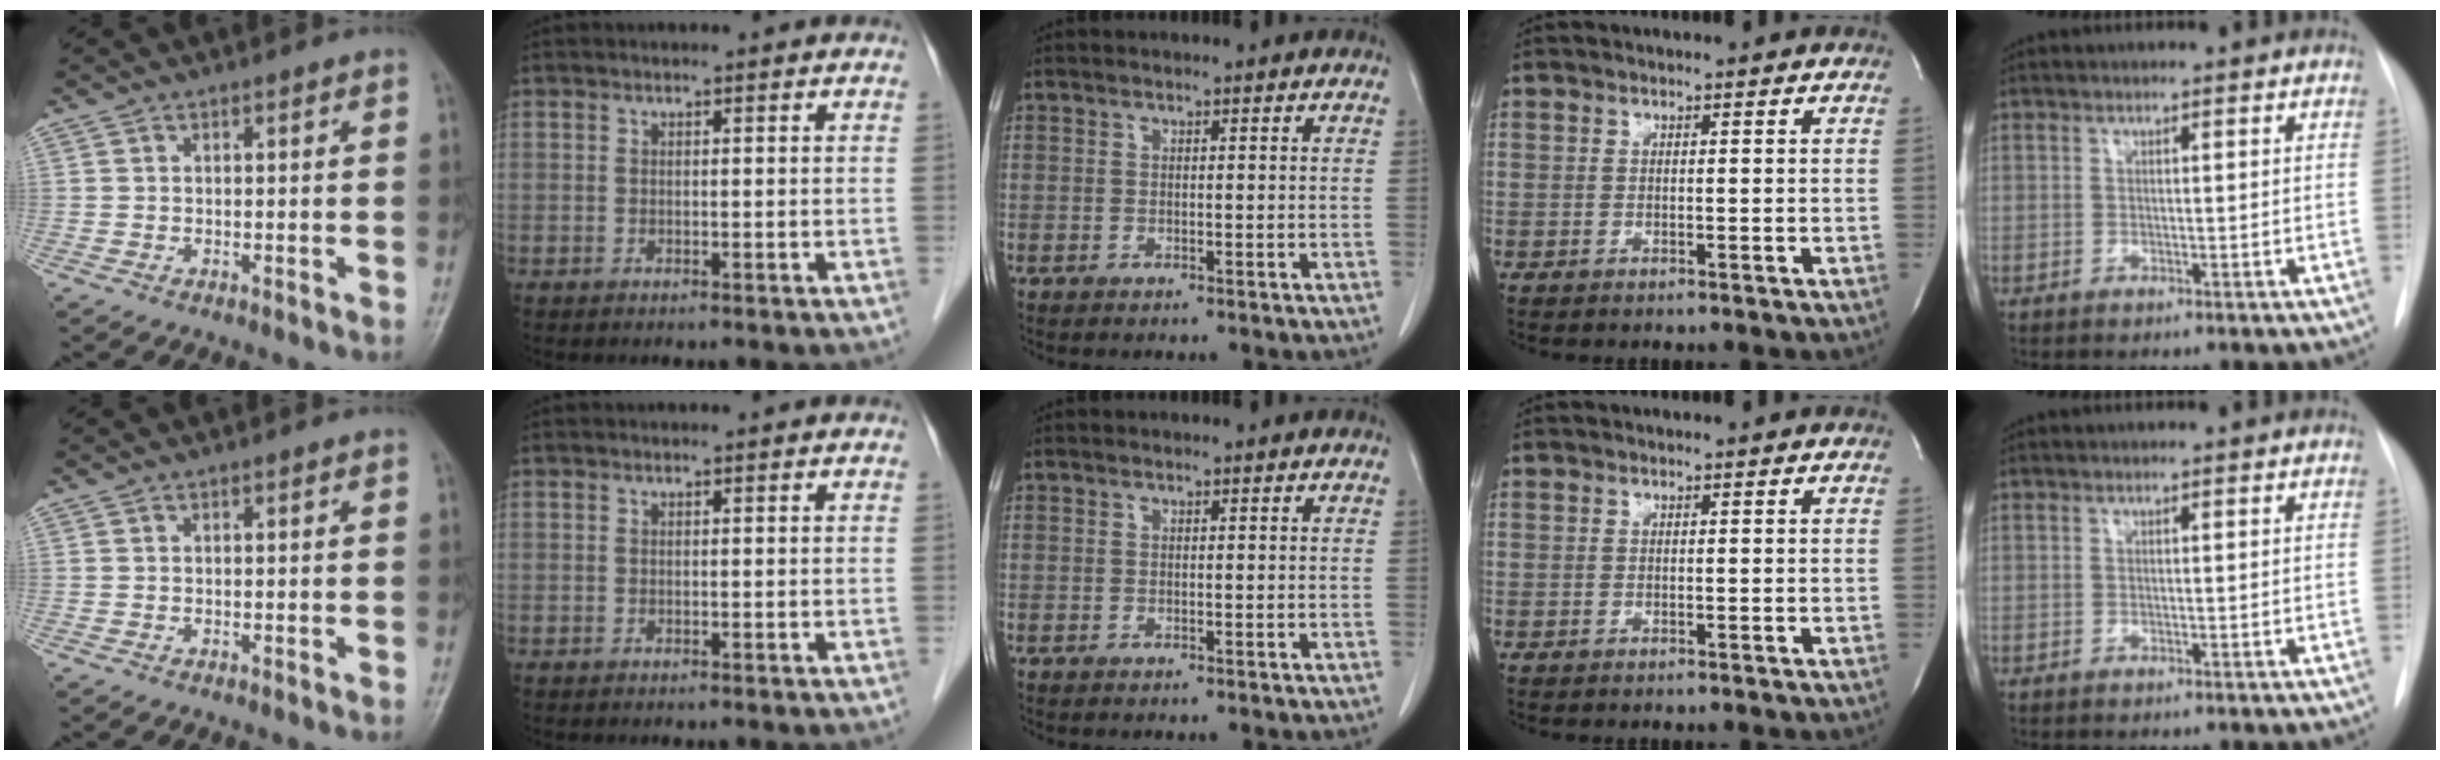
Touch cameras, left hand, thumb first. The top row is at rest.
{}